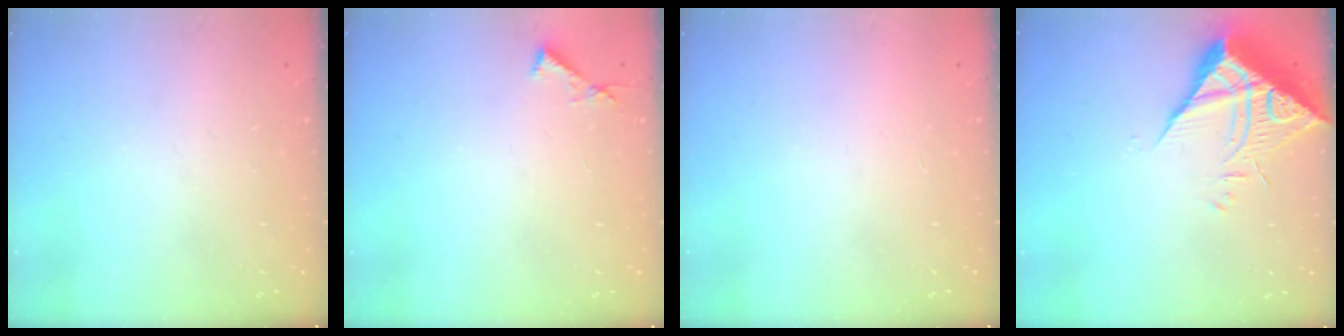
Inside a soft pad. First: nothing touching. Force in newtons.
{"total": 3.6, "press": 3.6, "slide": 0.3}
{"total": 1.5, "press": 1.5, "slide": 0.1}
{"total": 10.5, "press": 10.4, "slide": 1.0}